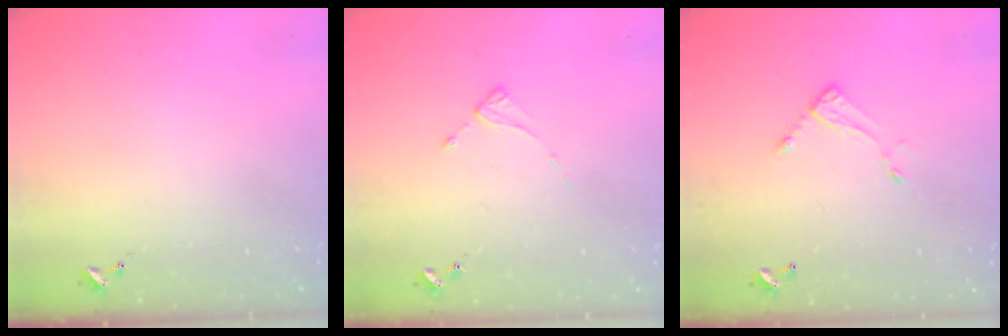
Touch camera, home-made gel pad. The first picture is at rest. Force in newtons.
{"total": 2.4, "press": 2.4, "slide": 0.3}
{"total": 7.1, "press": 7.1, "slide": 0.5}